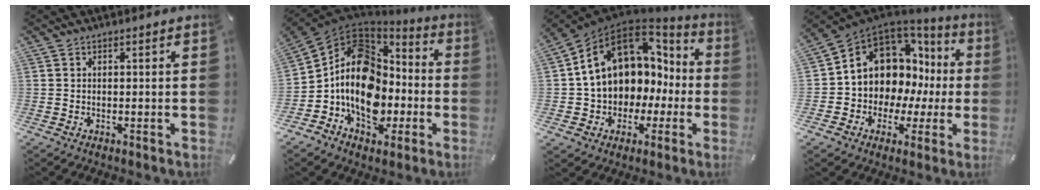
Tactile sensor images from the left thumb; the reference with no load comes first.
{"total": 17.1, "force": [-2.6, 12.9, 10.9], "torque": [-0.215, 0.003, -0.048]}
{"total": 14.2, "force": [3.8, 11.2, 7.9], "torque": [-0.156, -0.026, 0.067]}
{"total": 10.5, "force": [3.3, 9.1, 4.0], "torque": [-0.078, -0.049, 0.069]}